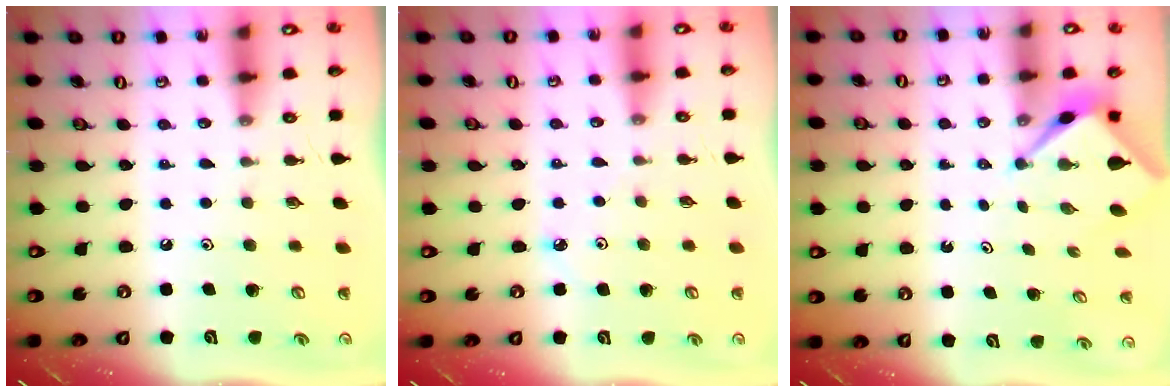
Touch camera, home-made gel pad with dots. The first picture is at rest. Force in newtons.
{"total": 2.2, "press": 2.2, "slide": 0.3}
{"total": 2.7, "press": 2.7, "slide": 0.2}